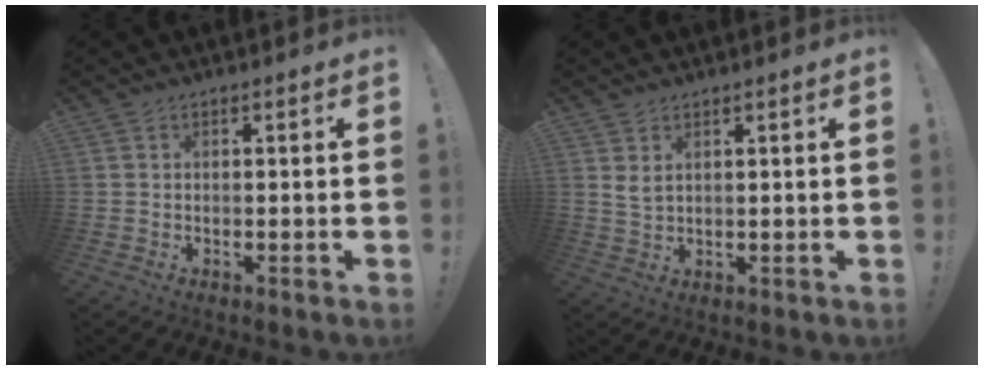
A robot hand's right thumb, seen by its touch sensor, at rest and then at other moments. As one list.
[{"total": 3.2, "force": [1.9, 1.2, 2.3], "torque": [-0.039, -0.007, 0.036]}]